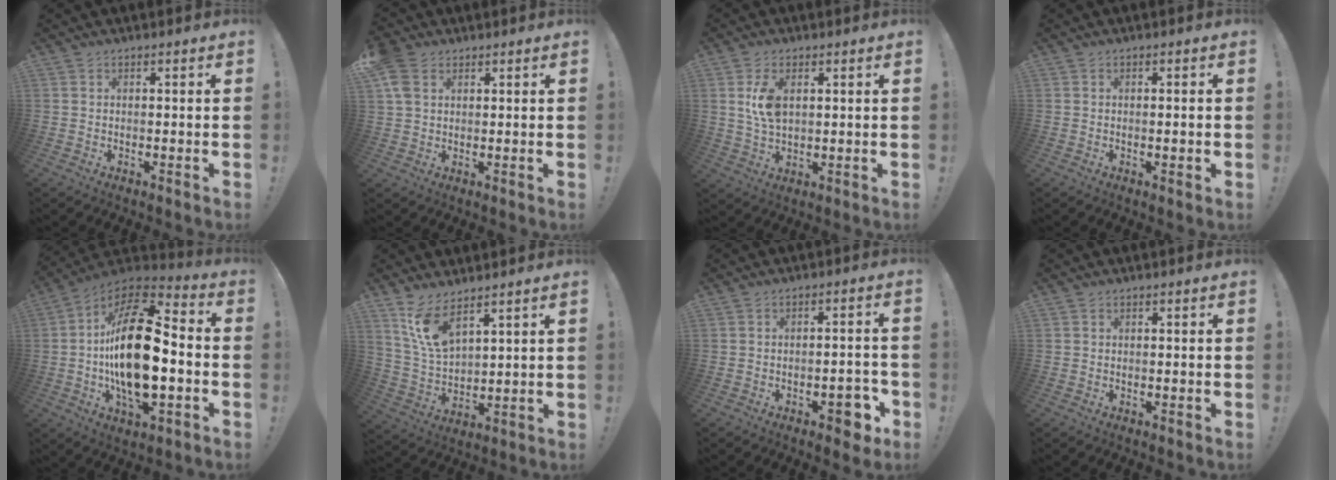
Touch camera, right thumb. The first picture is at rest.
{"total": 6.6, "force": [3.0, 4.3, 4.0], "torque": [-0.086, -0.006, 0.059]}
{"total": 7.6, "force": [2.1, 4.3, 5.8], "torque": [-0.103, -0.007, 0.035]}
{"total": 1.7, "force": [-0.2, 0.1, 1.7], "torque": [-0.024, -0.002, -0.005]}
{"total": 25.5, "force": [-1.8, 12.5, 22.1], "torque": [-0.408, 0.010, -0.033]}
{"total": 10.4, "force": [7.5, 3.8, 6.1], "torque": [-0.124, -0.036, 0.144]}
{"total": 6.7, "force": [-3.3, 3.2, 4.8], "torque": [-0.048, 0.016, -0.052]}
{"total": 0.0}